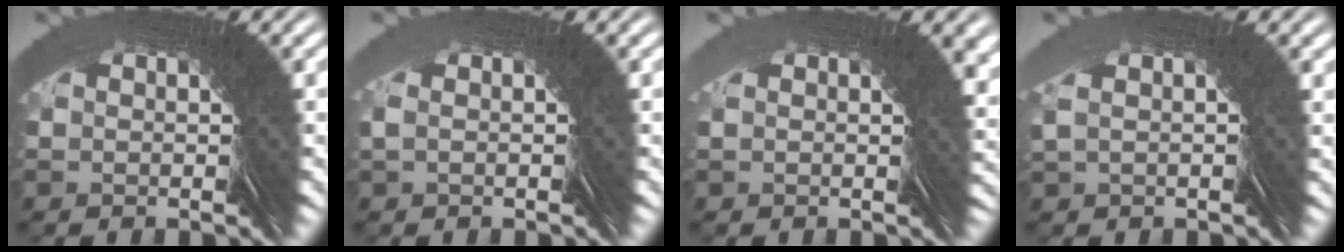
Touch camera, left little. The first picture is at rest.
{"total": 0.8, "force": [0.4, -0.6, -0.2], "torque": [0.015, 0.018, -0.001]}
{"total": 3.3, "force": [0.3, -2.7, -1.8], "torque": [0.034, 0.016, 0.003]}
{"total": 2.1, "force": [0.8, -1.8, -0.7], "torque": [0.017, 0.024, 0.006]}